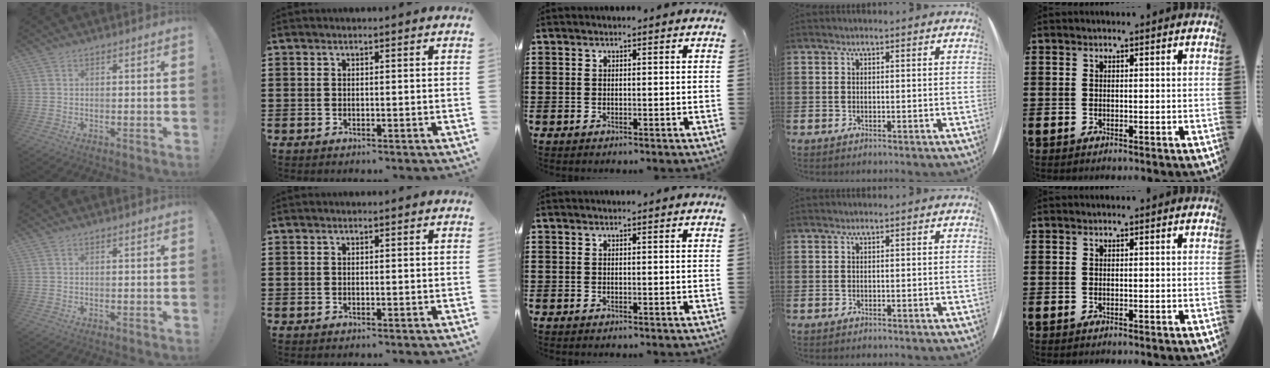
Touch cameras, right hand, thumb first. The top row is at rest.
{}